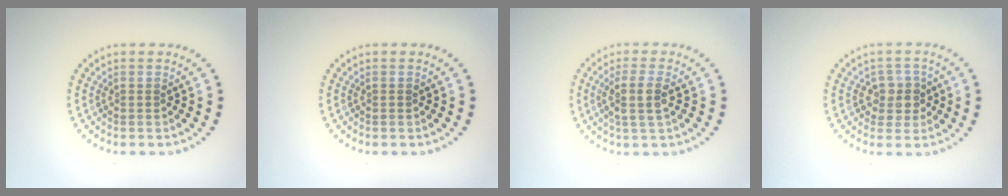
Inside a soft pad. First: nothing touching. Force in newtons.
{"total": 0.0}
{"total": 2.7, "press": 2.3, "slide": 1.5}
{"total": 2.2, "press": 2.1, "slide": 0.8}